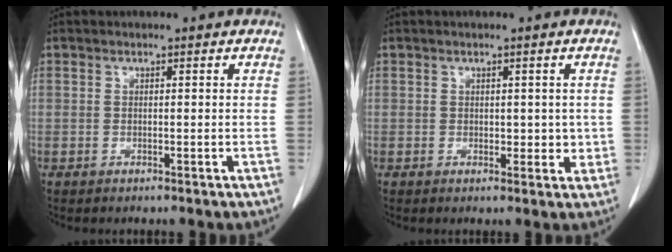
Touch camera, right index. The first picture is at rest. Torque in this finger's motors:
{"motor_torque": [-0.19, 0.34, -0.05, 0.01]}